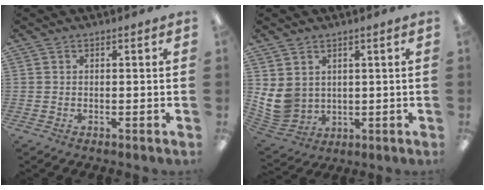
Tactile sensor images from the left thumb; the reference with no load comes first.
{"total": 8.5, "force": [2.0, 7.5, 3.4], "torque": [-0.093, -0.009, 0.045]}